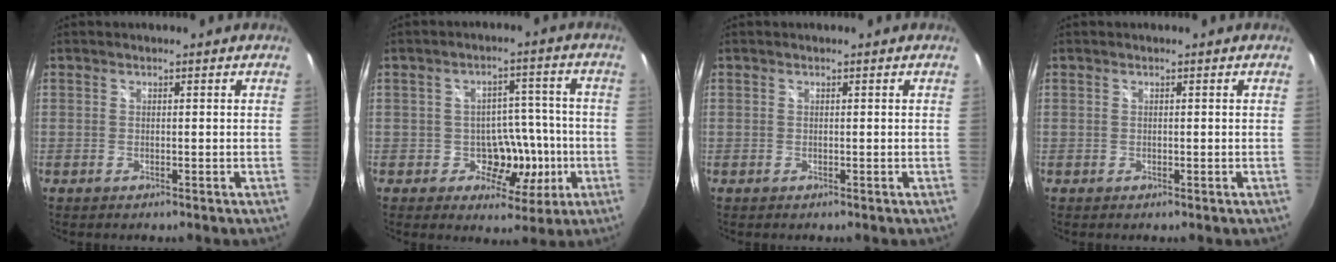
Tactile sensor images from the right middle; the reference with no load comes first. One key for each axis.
{"total": 7.9, "fx": -2.2, "fy": 6.3, "fz": 4.2, "tx": -0.063, "ty": 0.015, "tz": -0.020}
{"total": 0.0}
{"total": 0.0}